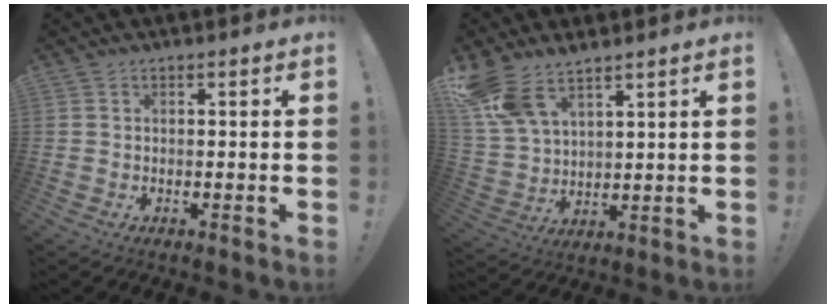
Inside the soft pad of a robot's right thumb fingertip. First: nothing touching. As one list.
[{"total": 11.1, "force": [8.4, 5.1, 5.2], "torque": [-0.116, -0.037, 0.167]}]